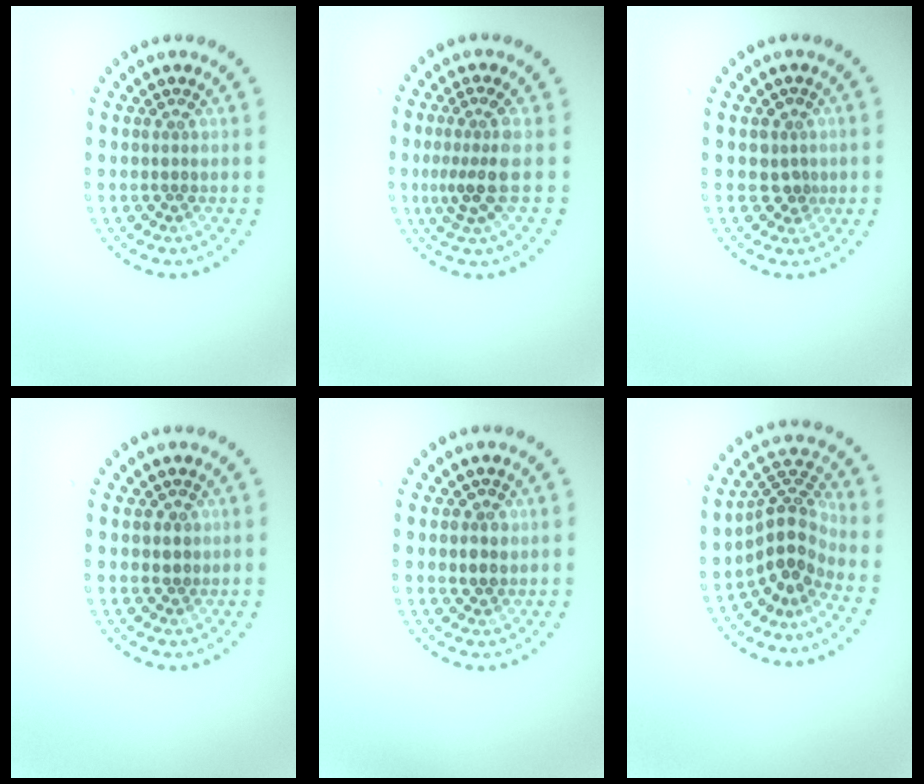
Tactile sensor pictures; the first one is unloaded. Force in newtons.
{"total": 3.0, "press": 2.1, "slide": 2.1}
{"total": 1.4, "press": 1.0, "slide": 0.9}
{"total": 0.8, "press": 0.7, "slide": 0.5}
{"total": 1.4, "press": 1.4, "slide": 0.4}
{"total": 4.0, "press": 2.8, "slide": 2.8}